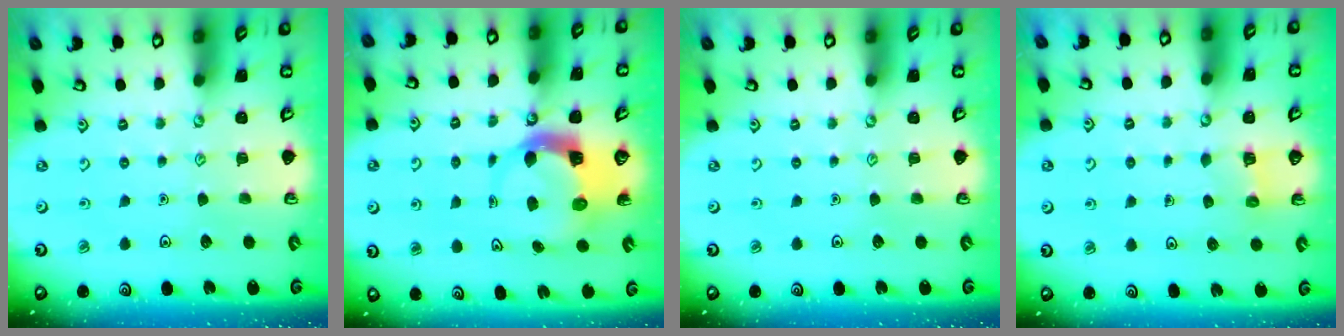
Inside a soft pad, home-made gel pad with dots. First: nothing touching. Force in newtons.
{"total": 5.6, "press": 5.5, "slide": 0.6}
{"total": 0.0}
{"total": 2.5, "press": 2.5, "slide": 0.1}